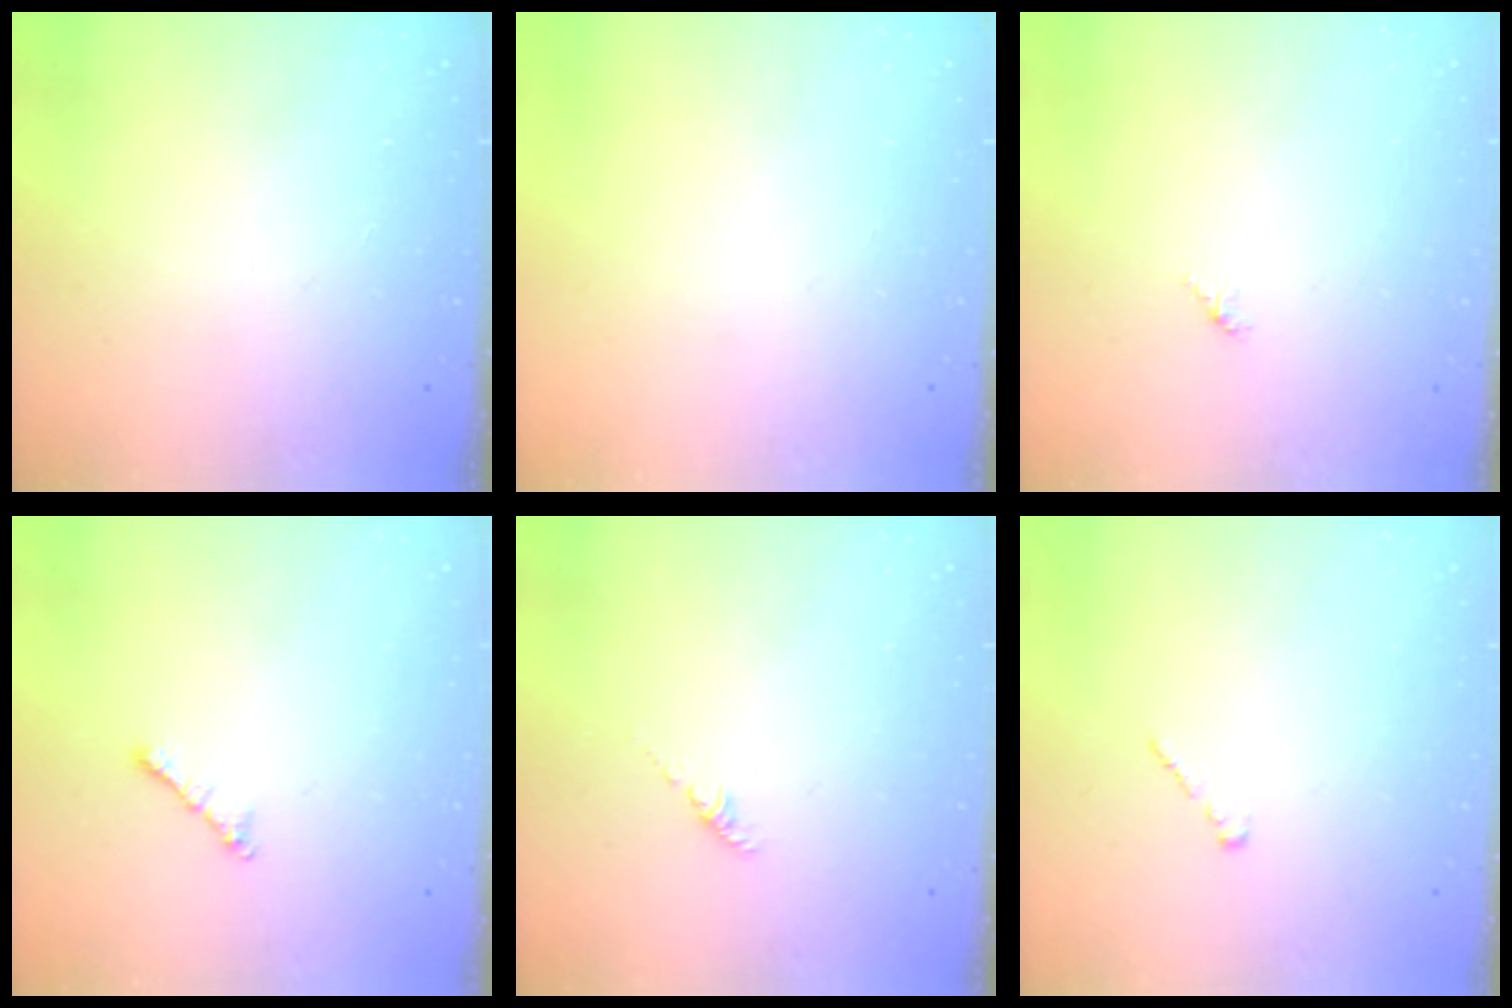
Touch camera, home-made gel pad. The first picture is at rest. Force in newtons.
{"total": 0.0}
{"total": 1.5, "press": 1.4, "slide": 0.4}
{"total": 2.1, "press": 2.0, "slide": 0.6}
{"total": 1.2, "press": 1.1, "slide": 0.5}
{"total": 1.0, "press": 0.8, "slide": 0.5}